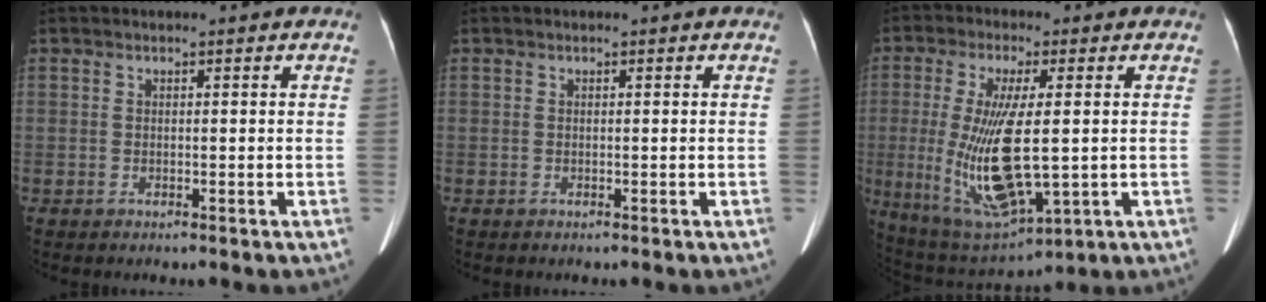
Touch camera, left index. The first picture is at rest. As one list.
[{"total": 0.0}, {"total": 14.4, "force": [-1.1, 4.1, 13.7], "torque": [-0.276, -0.019, -0.001]}]